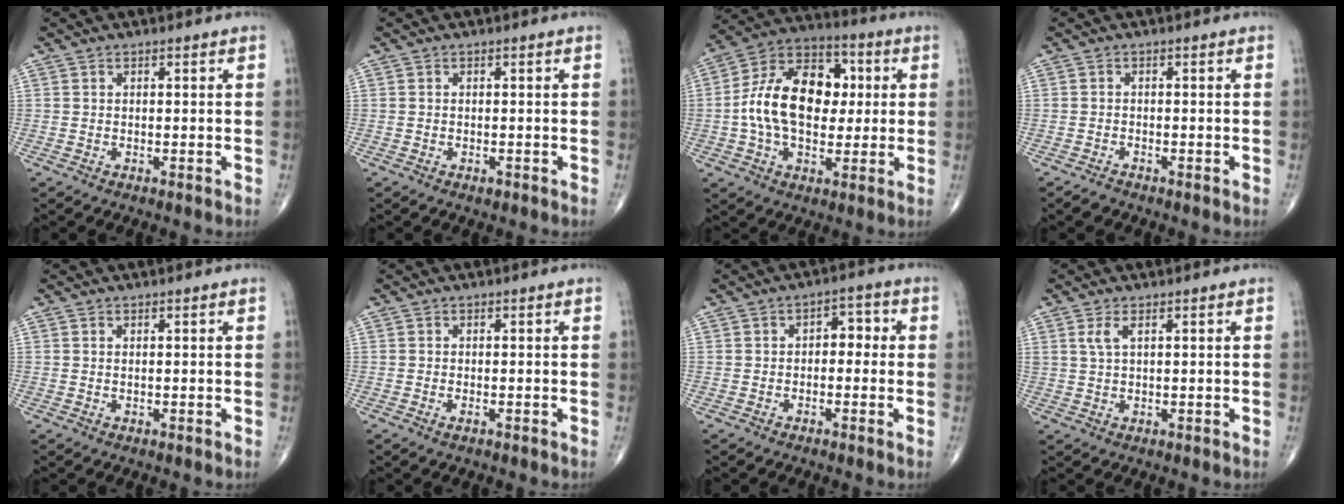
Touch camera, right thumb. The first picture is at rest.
{"total": 0.7, "force": [-0.5, 0.3, 0.4], "torque": [-0.006, -0.001, -0.007]}
{"total": 18.5, "force": [1.0, 12.0, 14.0], "torque": [-0.216, 0.026, 0.009]}
{"total": 1.4, "force": [-1.3, 0.5, 0.3], "torque": [-0.012, 0.000, -0.023]}
{"total": 0.0}
{"total": 0.7, "force": [-0.4, 0.1, 0.5], "torque": [-0.011, -0.001, -0.007]}
{"total": 4.1, "force": [-0.1, 2.7, 3.1], "torque": [-0.016, 0.018, -0.012]}
{"total": 2.4, "force": [1.1, 0.9, 1.9], "torque": [-0.045, 0.002, 0.029]}